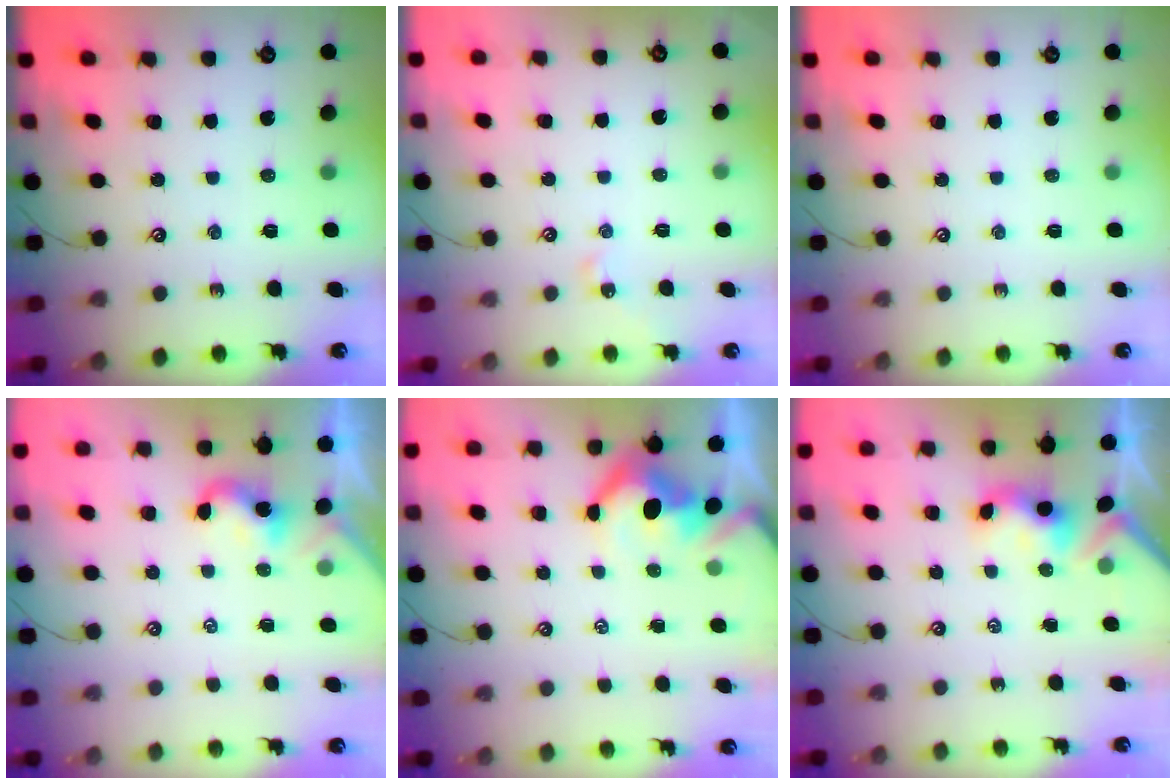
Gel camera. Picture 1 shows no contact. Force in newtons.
{"total": 2.0, "press": 2.0, "slide": 0.4}
{"total": 0.0}
{"total": 2.4, "press": 2.4, "slide": 0.2}
{"total": 4.3, "press": 4.1, "slide": 1.2}
{"total": 3.0, "press": 3.0, "slide": 0.4}